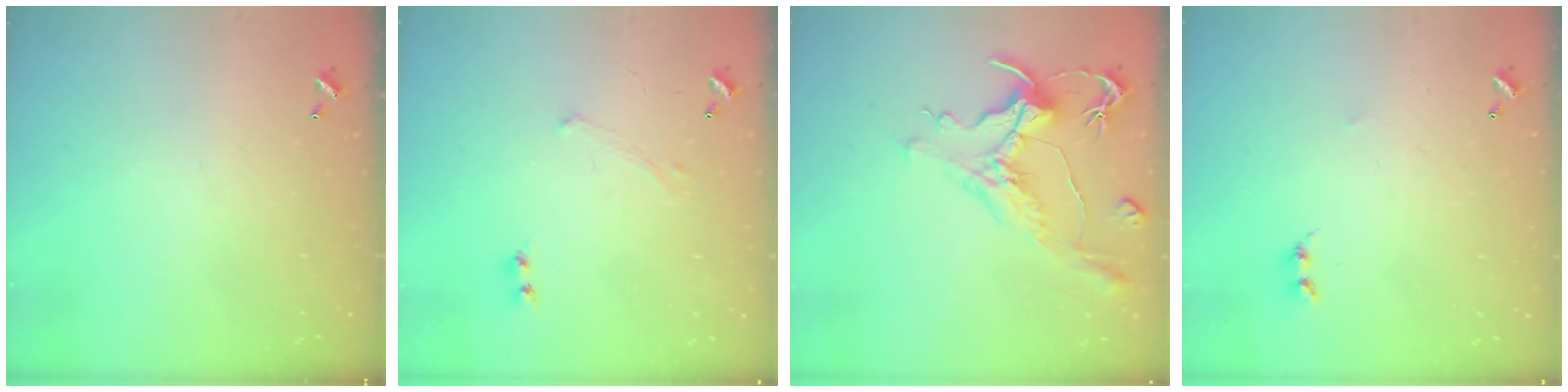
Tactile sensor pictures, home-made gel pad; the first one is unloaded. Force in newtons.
{"total": 0.7, "press": 0.6, "slide": 0.2}
{"total": 1.1, "press": 0.0, "slide": 1.1}
{"total": 2.8, "press": 2.7, "slide": 0.4}